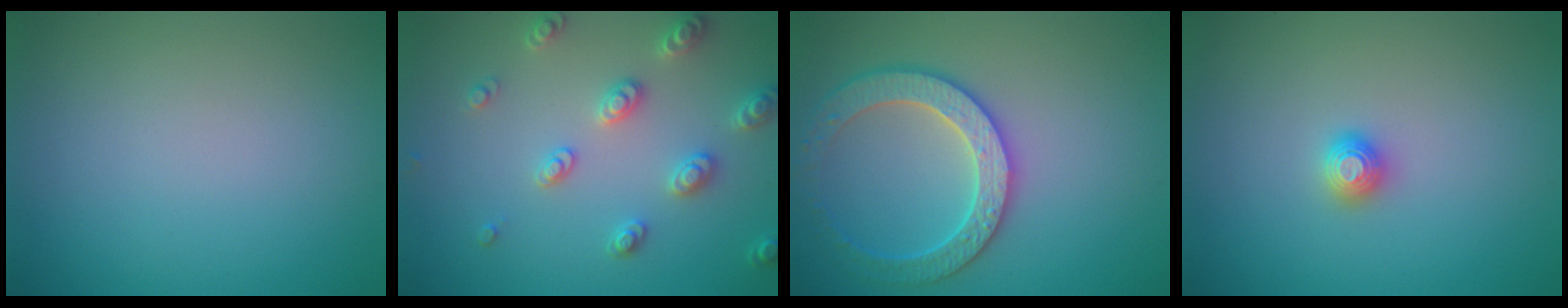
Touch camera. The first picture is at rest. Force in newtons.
{"total": 3.4, "press": 3.2, "slide": 1.0}
{"total": 3.9, "press": 3.9, "slide": 0.6}
{"total": 1.1, "press": 1.1, "slide": 0.0}